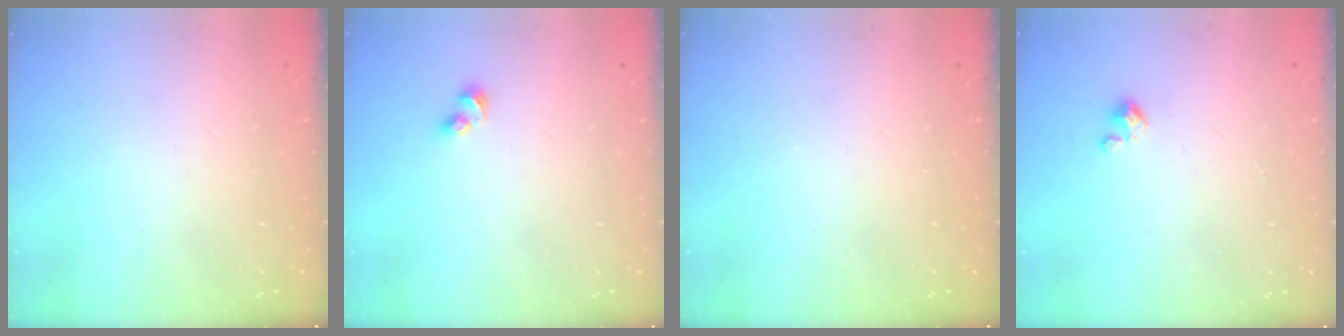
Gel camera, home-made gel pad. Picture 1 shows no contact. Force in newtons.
{"total": 2.4, "press": 2.2, "slide": 0.9}
{"total": 0.0}
{"total": 2.5, "press": 2.5, "slide": 0.3}